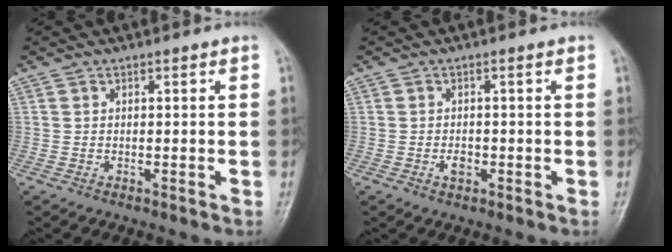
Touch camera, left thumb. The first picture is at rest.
{"total": 1.8, "force": [-0.6, 1.1, 1.3], "torque": [-0.017, 0.001, -0.009]}